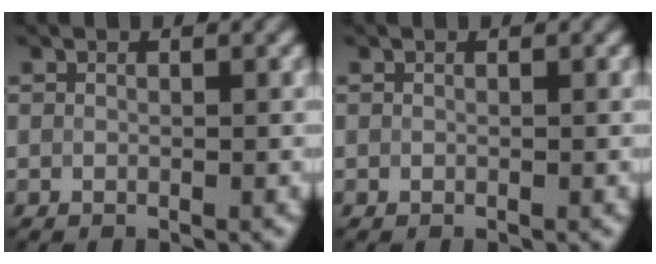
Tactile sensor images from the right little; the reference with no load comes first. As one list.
[{"total": 0.0}]